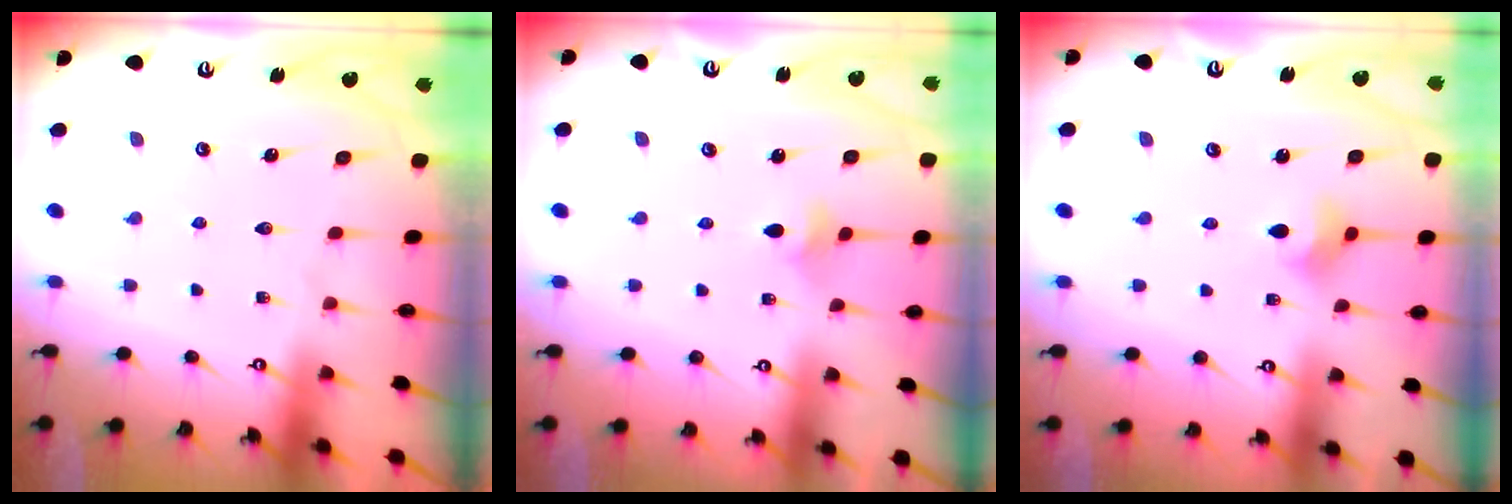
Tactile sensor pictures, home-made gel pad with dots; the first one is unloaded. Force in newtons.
{"total": 2.6, "press": 2.5, "slide": 0.5}
{"total": 5.1, "press": 5.0, "slide": 0.9}